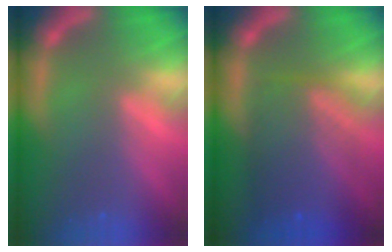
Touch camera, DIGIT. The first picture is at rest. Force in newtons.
{"total": 8.0}